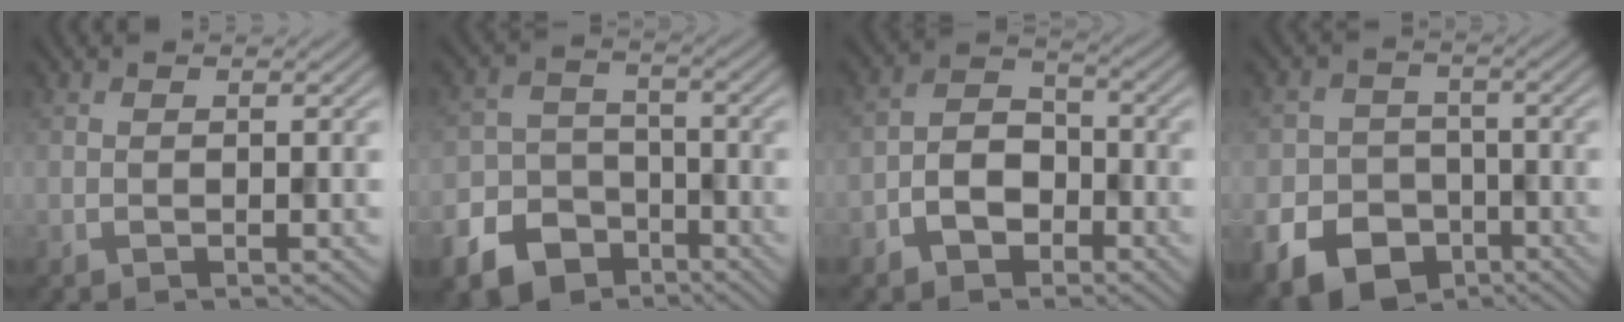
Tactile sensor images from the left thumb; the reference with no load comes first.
{"total": 11.8, "force": [-7.5, 8.3, 3.7], "torque": [-0.104, -0.047, -0.131]}
{"total": 5.7, "force": [-3.0, 3.7, 3.1], "torque": [-0.055, 0.006, -0.065]}
{"total": 11.4, "force": [-6.1, 8.7, 4.3], "torque": [-0.095, -0.044, -0.117]}